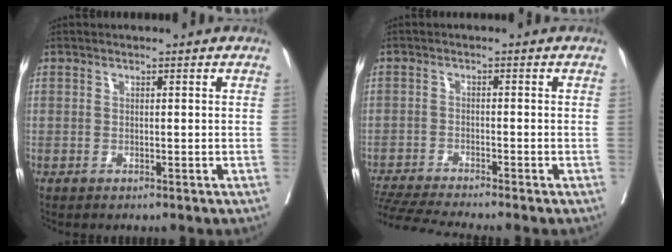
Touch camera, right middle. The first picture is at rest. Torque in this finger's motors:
{"motor_torque": [0.67, -0.73, 0.13, 0.04]}